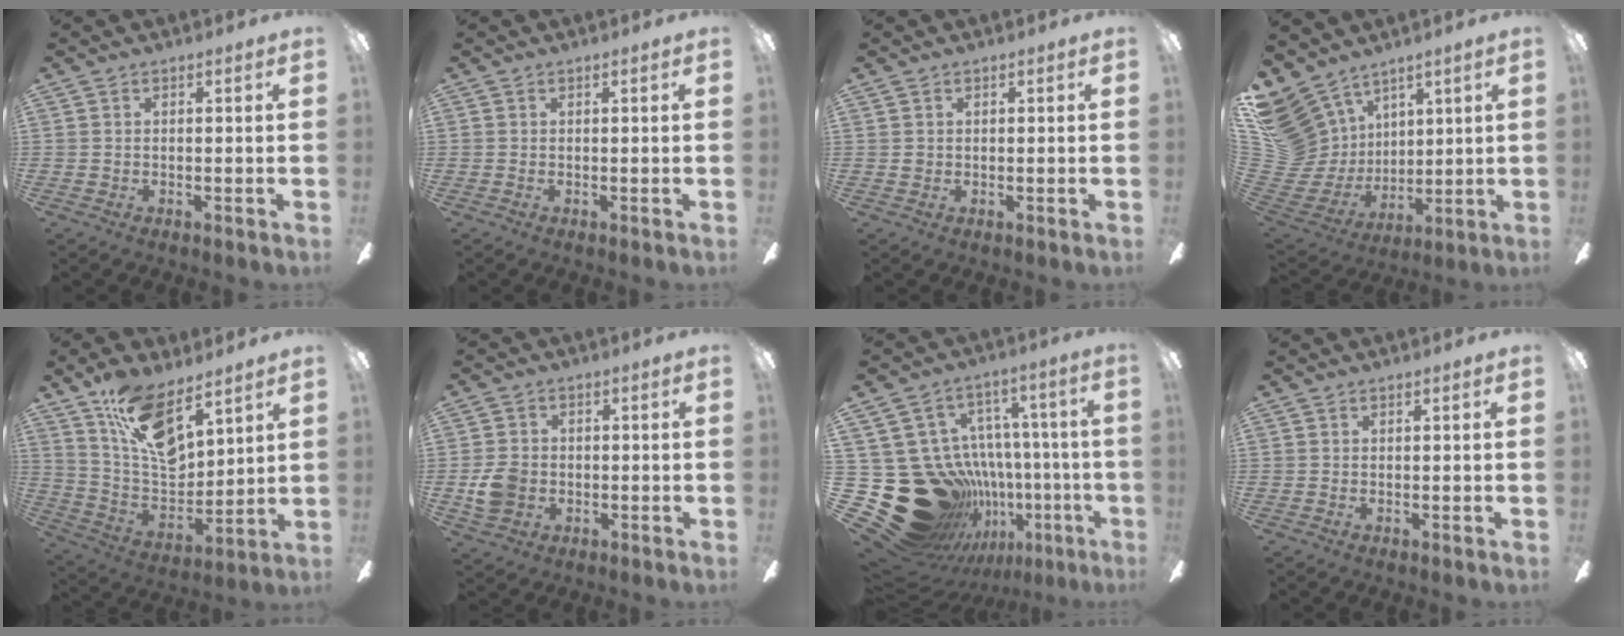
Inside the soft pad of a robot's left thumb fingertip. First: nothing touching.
{"total": 0.0}
{"total": 1.0, "force": [0.3, 1.0, 0.2], "torque": [-0.003, 0.006, 0.004]}
{"total": 17.0, "force": [9.4, 12.9, 5.9], "torque": [-0.180, -0.073, 0.193]}
{"total": 16.0, "force": [10.4, 7.4, 9.6], "torque": [-0.178, -0.048, 0.192]}
{"total": 6.6, "force": [-1.3, 5.6, 3.1], "torque": [-0.052, 0.012, -0.022]}
{"total": 29.4, "force": [-8.0, 23.8, 15.4], "torque": [-0.272, 0.003, -0.040]}
{"total": 0.0}